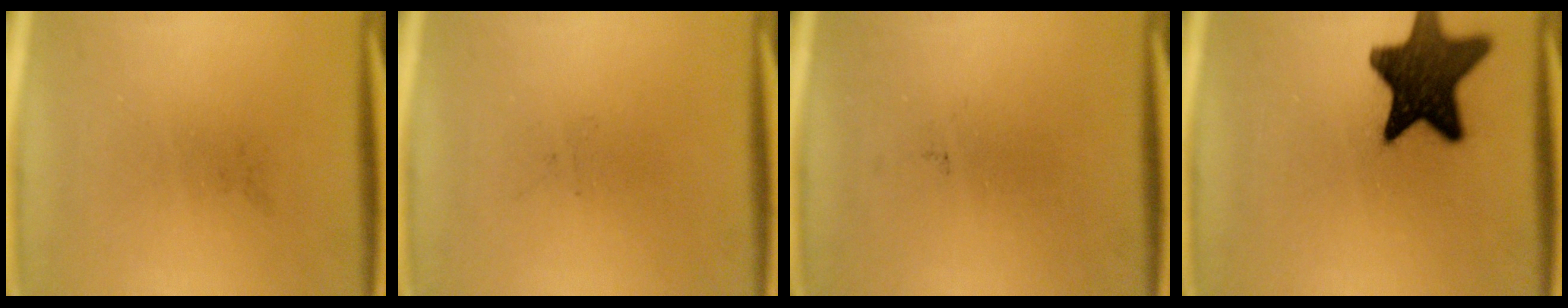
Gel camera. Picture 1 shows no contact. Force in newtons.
{"total": 0.0}
{"total": 0.0}
{"total": 14.9}